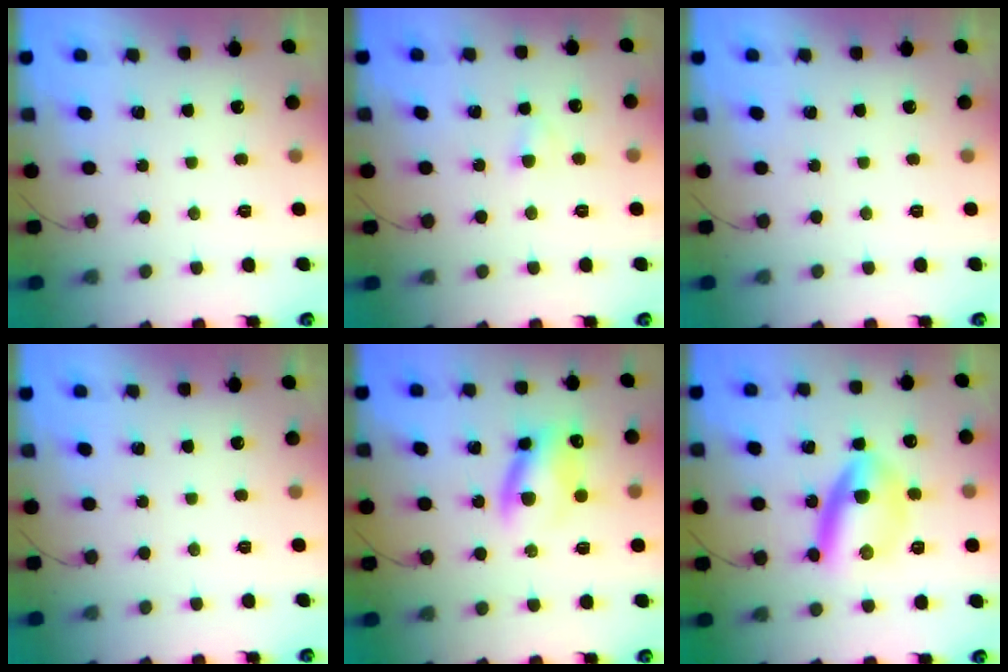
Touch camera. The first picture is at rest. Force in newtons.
{"total": 2.7, "press": 2.5, "slide": 0.9}
{"total": 0.0}
{"total": 0.0}
{"total": 10.8, "press": 10.6, "slide": 2.0}
{"total": 10.1, "press": 10.1, "slide": 0.5}